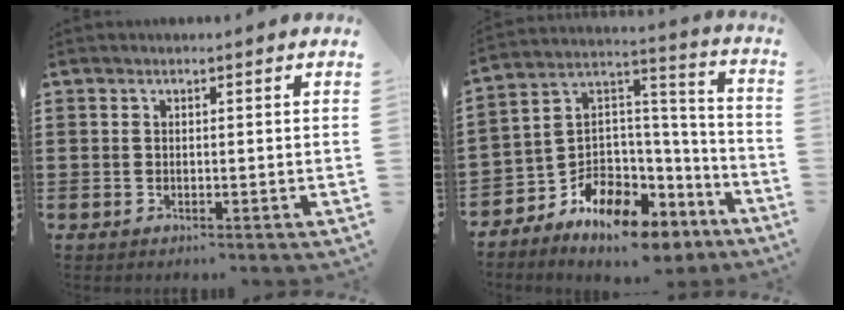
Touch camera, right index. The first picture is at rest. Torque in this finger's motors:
{"motor_torque": [0.15, 0.03, 0.20, -0.02]}